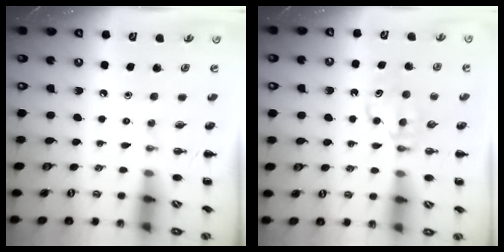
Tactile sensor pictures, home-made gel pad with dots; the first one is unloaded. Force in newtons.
{"total": 5.5, "press": 5.3, "slide": 1.7}